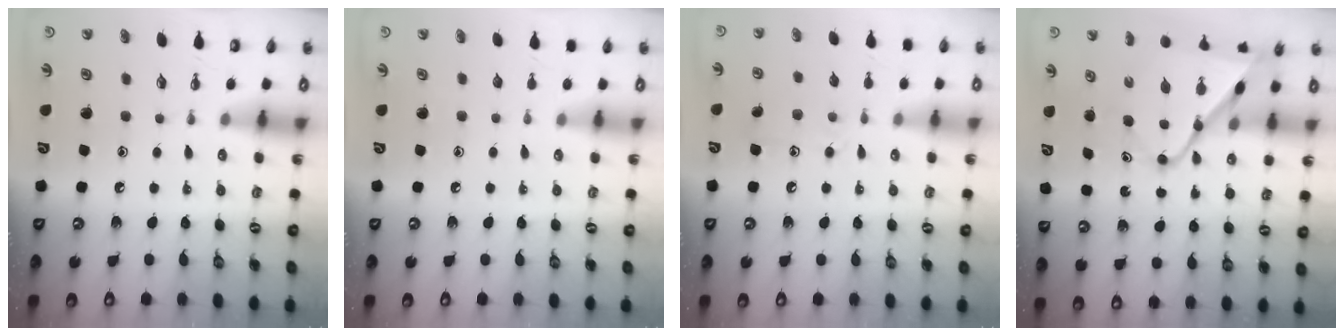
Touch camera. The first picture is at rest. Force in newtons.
{"total": 0.0}
{"total": 10.3, "press": 10.3, "slide": 0.5}
{"total": 12.4, "press": 12.4, "slide": 0.9}